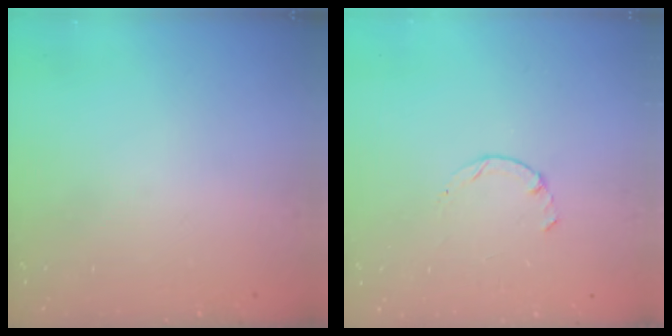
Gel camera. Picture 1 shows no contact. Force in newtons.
{"total": 1.3, "press": 1.2, "slide": 0.4}